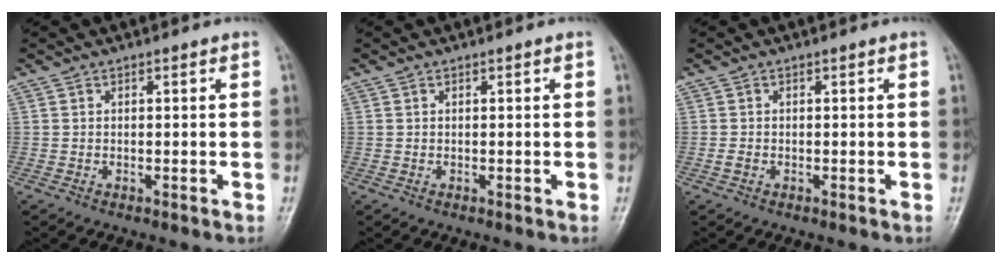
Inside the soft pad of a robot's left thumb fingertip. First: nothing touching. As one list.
[{"total": 0.0}, {"total": 1.0, "force": [-0.3, 0.7, 0.6], "torque": [-0.014, -0.001, -0.007]}]